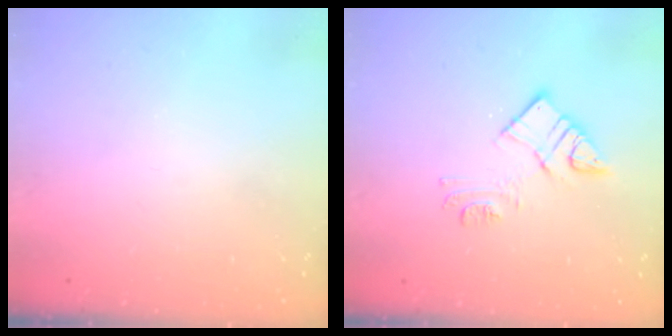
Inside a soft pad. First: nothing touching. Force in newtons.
{"total": 10.5, "press": 10.5, "slide": 0.7}